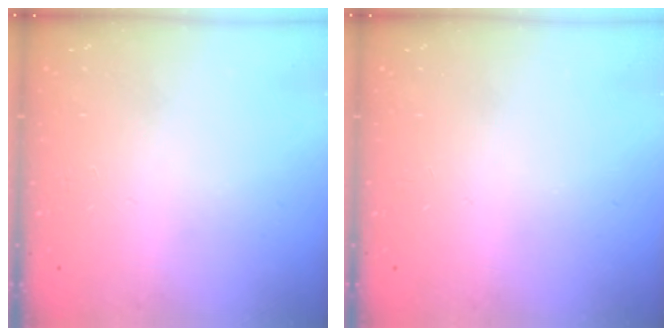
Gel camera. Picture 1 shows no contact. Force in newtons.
{"total": 0.0}